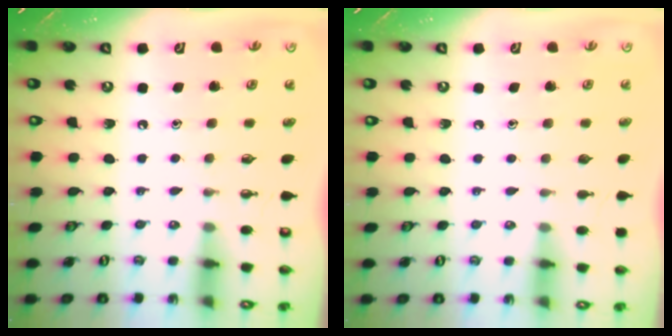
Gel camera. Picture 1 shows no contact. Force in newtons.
{"total": 0.0}